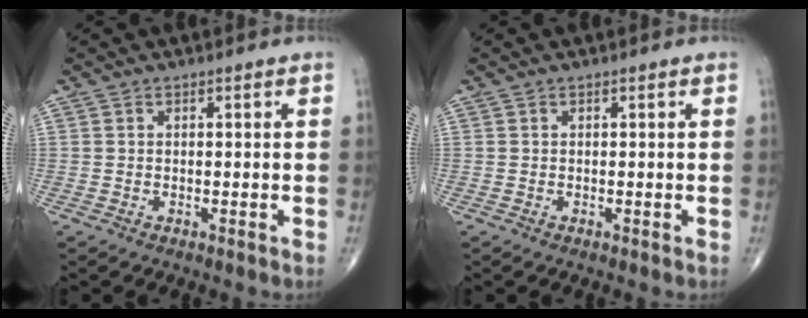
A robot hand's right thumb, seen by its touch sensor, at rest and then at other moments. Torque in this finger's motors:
{"motor_torque": [-0.29, 0.10, 0.02, 0.01, 0.01]}